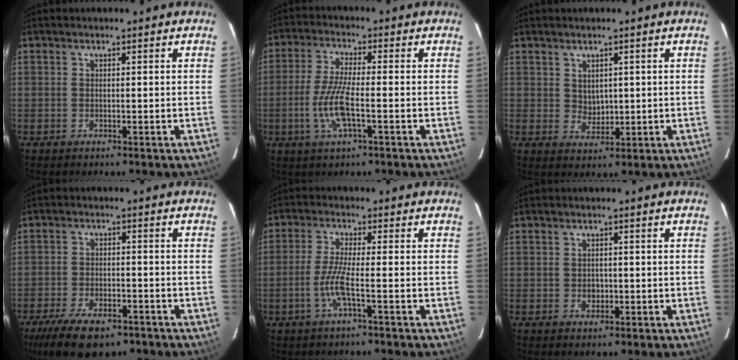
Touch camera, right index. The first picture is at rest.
{"total": 8.3, "force": [-2.4, 1.5, 7.8], "torque": [-0.163, -0.005, -0.048]}
{"total": 2.9, "force": [1.1, 2.4, 1.1], "torque": [-0.014, -0.001, 0.029]}
{"total": 13.9, "force": [-9.5, 6.1, 8.1], "torque": [-0.184, -0.029, -0.154]}
{"total": 5.1, "force": [-2.0, -0.4, 4.6], "torque": [-0.104, -0.004, -0.040]}
{"total": 1.9, "force": [-0.3, 1.7, 0.9], "torque": [-0.014, 0.004, -0.002]}